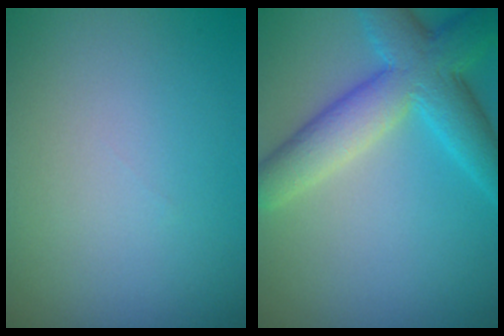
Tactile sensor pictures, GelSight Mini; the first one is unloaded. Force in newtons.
{"total": 7.4, "press": 7.4, "slide": 0.3}